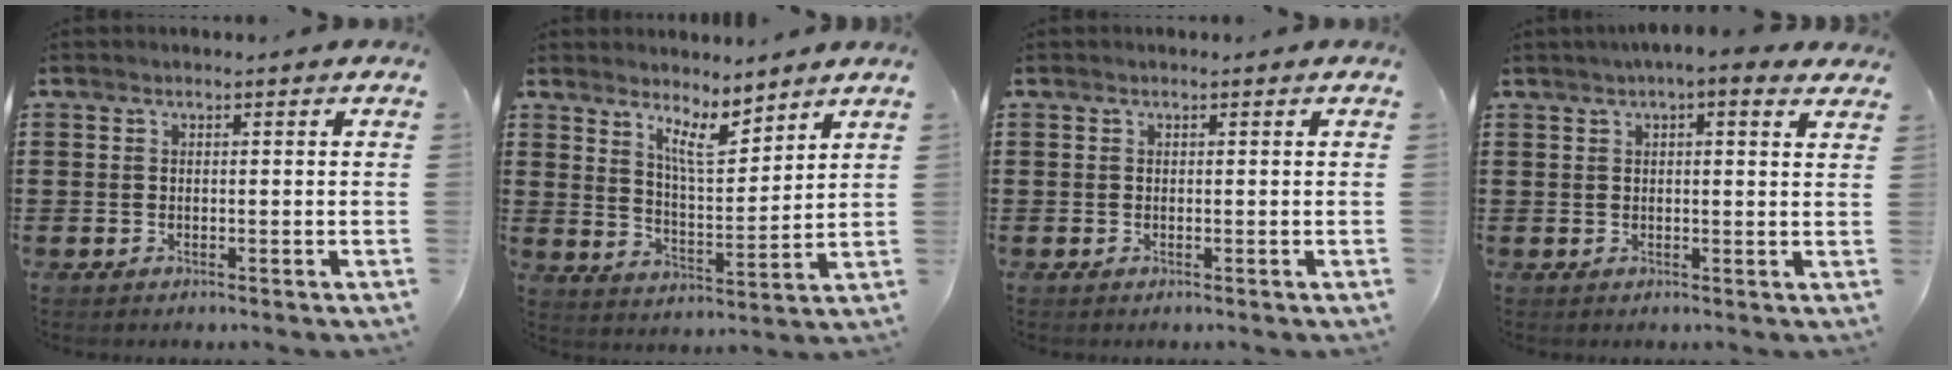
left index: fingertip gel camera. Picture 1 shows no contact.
{"total": 7.1, "force": [6.0, 1.7, 3.6], "torque": [-0.069, -0.029, 0.104]}
{"total": 0.0}
{"total": 3.5, "force": [2.6, 0.2, 2.3], "torque": [-0.043, -0.001, 0.044]}